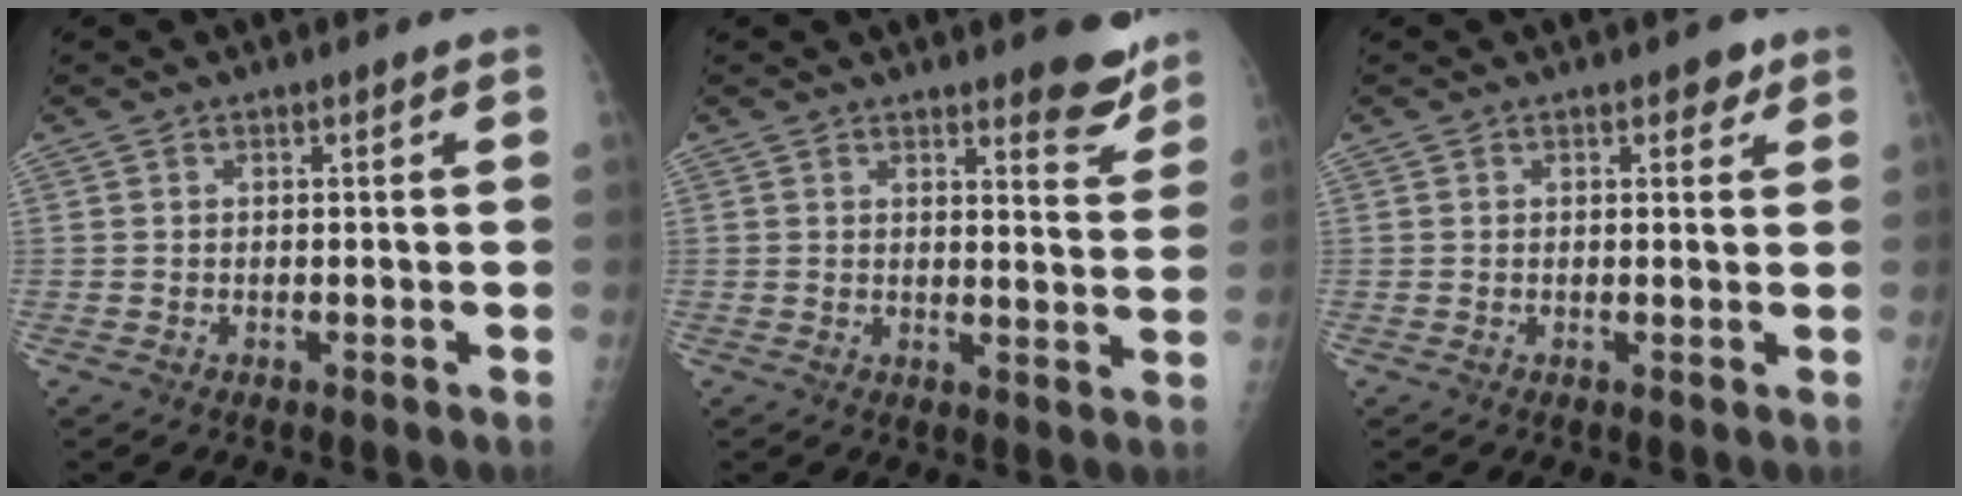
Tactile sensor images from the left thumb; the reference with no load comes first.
{"total": 6.5, "force": [5.2, 2.0, 3.3], "torque": [-0.014, -0.039, 0.059]}
{"total": 2.1, "force": [1.3, 1.3, 1.1], "torque": [0.004, -0.004, 0.013]}